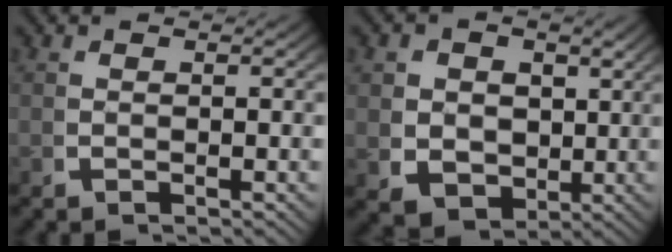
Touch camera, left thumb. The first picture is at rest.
{"total": 6.6, "force": [0.0, 5.6, 3.5], "torque": [-0.074, -0.040, 0.018]}